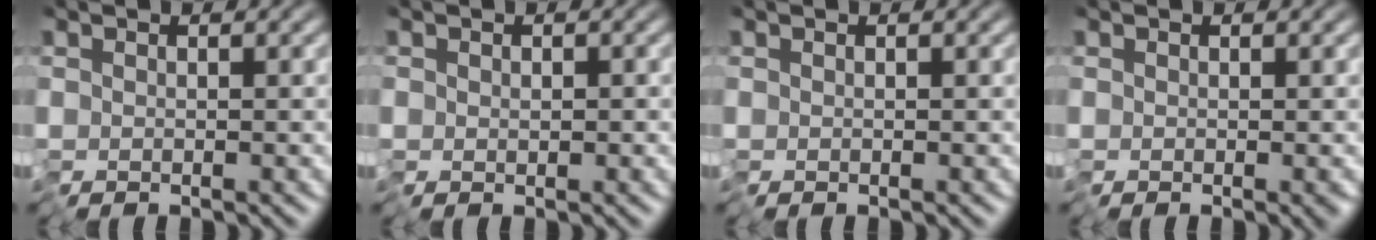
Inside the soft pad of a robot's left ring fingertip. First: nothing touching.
{"total": 0.6, "force": [0.0, 0.6, 0.3], "torque": [-0.003, 0.001, 0.001]}
{"total": 0.0}
{"total": 0.6, "force": [-0.3, 0.3, 0.5], "torque": [-0.002, -0.003, -0.004]}